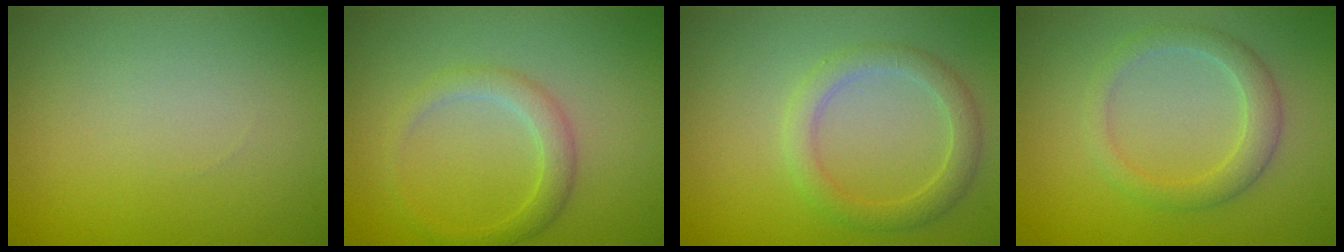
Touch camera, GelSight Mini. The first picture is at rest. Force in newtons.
{"total": 2.2, "press": 2.2, "slide": 0.1}
{"total": 2.7, "press": 2.7, "slide": 0.1}
{"total": 2.7, "press": 2.7, "slide": 0.1}